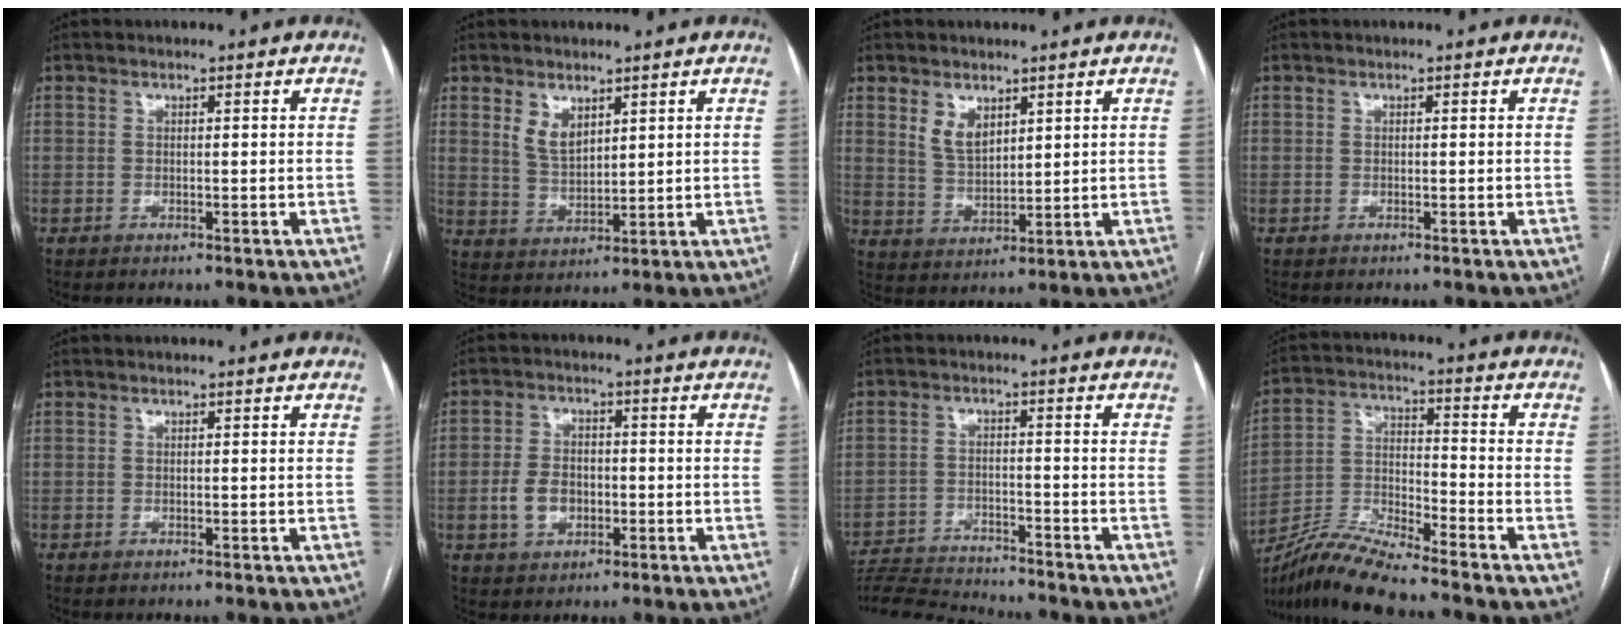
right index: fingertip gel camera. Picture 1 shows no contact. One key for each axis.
{"total": 4.5, "fx": 2.7, "fy": 2.3, "fz": 2.8, "tx": -0.058, "ty": -0.004, "tz": 0.062}
{"total": 4.8, "fx": 2.8, "fy": 2.6, "fz": 3.0, "tx": -0.060, "ty": -0.003, "tz": 0.064}
{"total": 0.0}
{"total": 0.0}
{"total": 5.5, "fx": -1.4, "fy": 3.9, "fz": 3.7, "tx": -0.077, "ty": 0.009, "tz": -0.020}
{"total": 10.2, "fx": -10.1, "fy": 0.0, "fz": 1.9, "tx": -0.032, "ty": -0.003, "tz": -0.168}
{"total": 10.6, "fx": -9.8, "fy": -0.7, "fz": 4.1, "tx": -0.084, "ty": -0.002, "tz": -0.184}